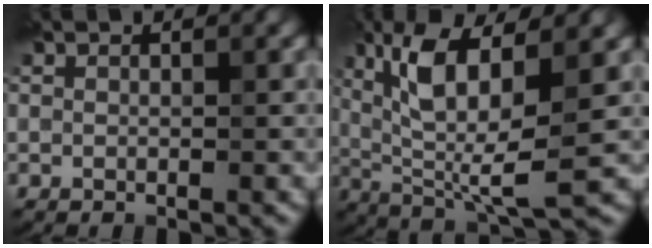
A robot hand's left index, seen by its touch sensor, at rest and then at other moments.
{"total": 8.8, "force": [2.0, 2.4, 8.2], "torque": [-0.151, -0.004, 0.037]}